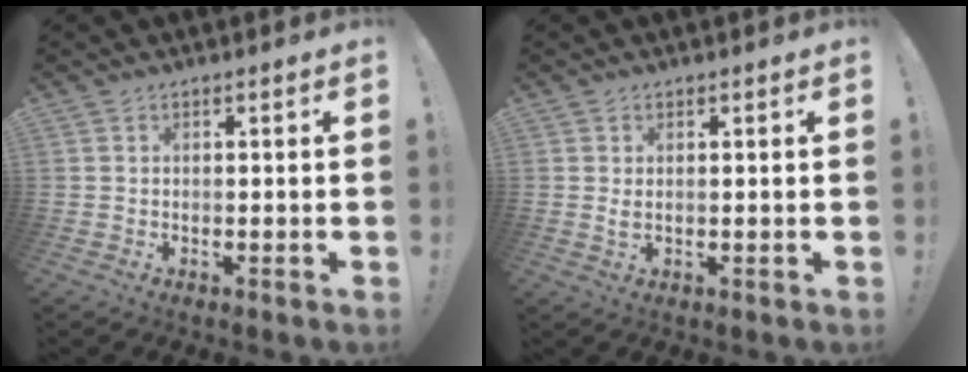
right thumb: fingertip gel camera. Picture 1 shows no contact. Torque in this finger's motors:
{"motor_torque": [-0.20, 0.07, -0.06, 0.04, 0.11]}